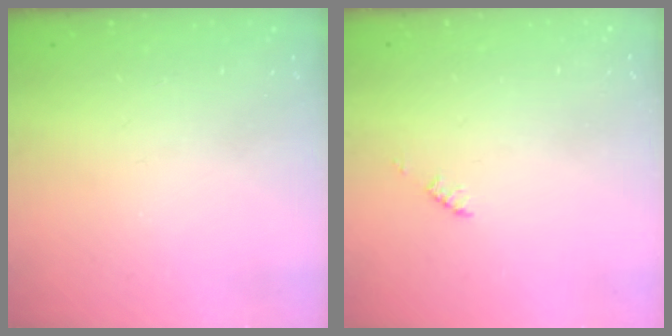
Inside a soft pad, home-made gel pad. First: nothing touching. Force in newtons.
{"total": 1.2, "press": 1.2, "slide": 0.2}